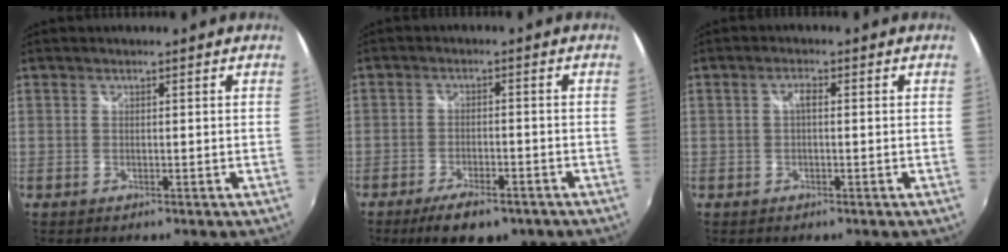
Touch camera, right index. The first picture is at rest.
{"total": 9.0, "force": [-6.4, 3.3, 5.4], "torque": [-0.120, -0.014, -0.097]}
{"total": 1.6, "force": [0.0, 0.6, 1.5], "torque": [-0.028, 0.007, -0.003]}